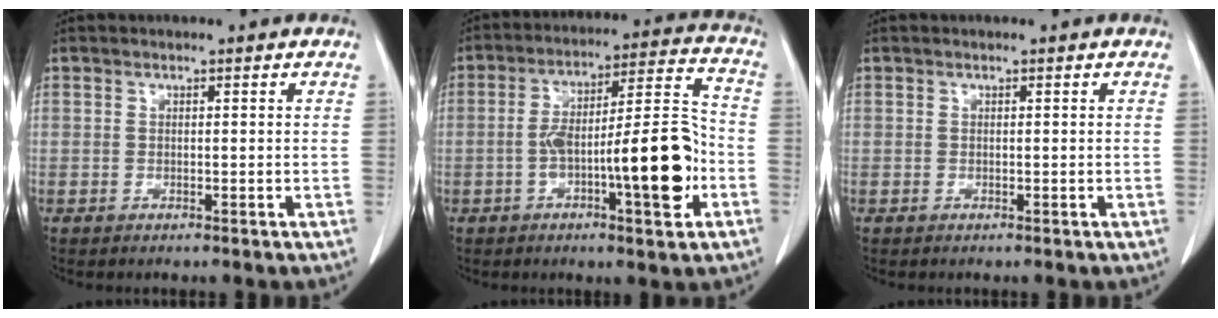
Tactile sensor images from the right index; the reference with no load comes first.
{"total": 15.7, "force": [-4.3, 2.4, 14.9], "torque": [-0.233, 0.020, -0.064]}
{"total": 0.0}